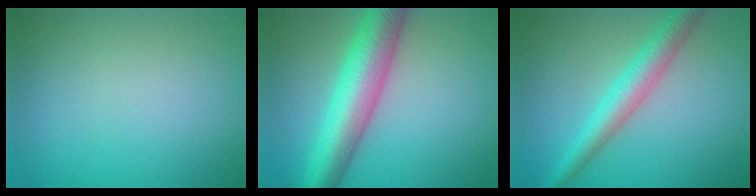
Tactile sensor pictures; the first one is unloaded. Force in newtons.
{"total": 7.9, "press": 7.9, "slide": 0.2}
{"total": 4.0, "press": 4.0, "slide": 0.1}